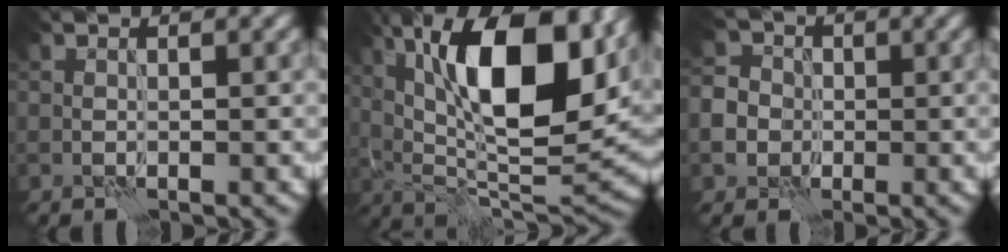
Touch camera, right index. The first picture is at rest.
{"total": 15.7, "force": [5.7, 6.1, 13.3], "torque": [-0.204, 0.005, 0.092]}
{"total": 5.9, "force": [-1.2, 5.3, 2.2], "torque": [-0.037, 0.007, -0.049]}